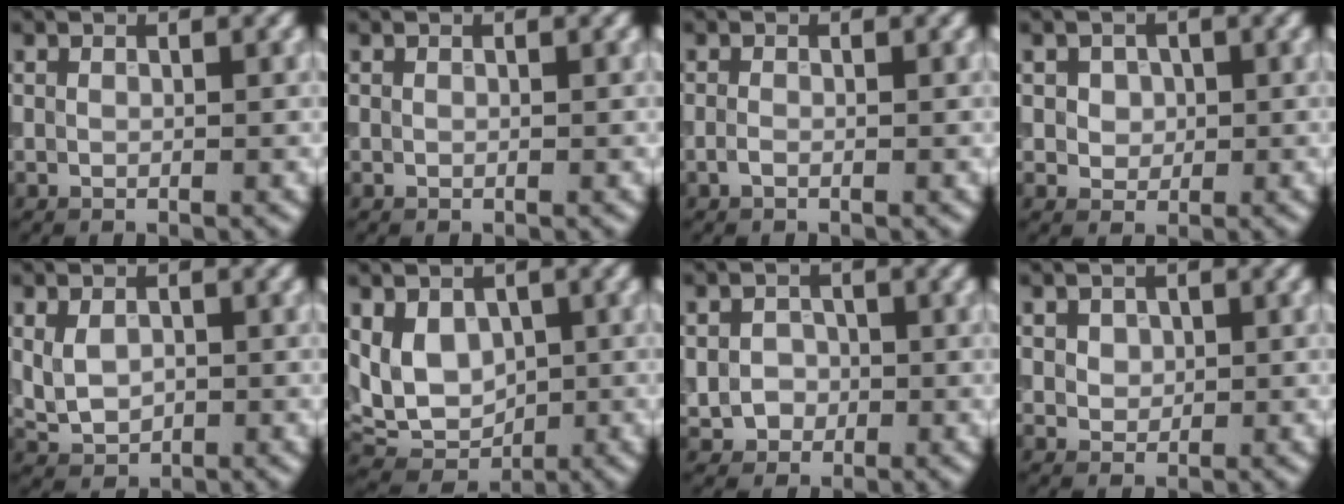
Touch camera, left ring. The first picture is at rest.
{"total": 0.0}
{"total": 0.7, "force": [-0.4, 0.3, 0.4], "torque": [-0.014, 0.000, -0.011]}
{"total": 2.5, "force": [0.8, 2.0, 1.2], "torque": [-0.031, 0.003, 0.020]}
{"total": 2.7, "force": [0.0, 2.0, 1.8], "torque": [-0.040, -0.004, 0.002]}
{"total": 5.1, "force": [0.8, 3.9, 3.2], "torque": [-0.062, -0.011, 0.012]}
{"total": 2.5, "force": [-0.5, 2.2, 1.0], "torque": [-0.016, -0.002, -0.015]}
{"total": 1.7, "force": [0.6, 1.4, 0.8], "torque": [-0.019, 0.002, 0.018]}